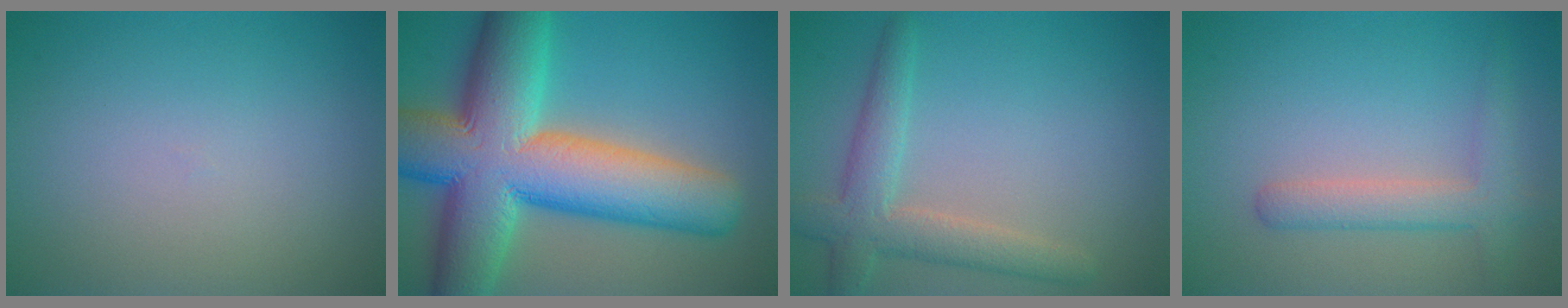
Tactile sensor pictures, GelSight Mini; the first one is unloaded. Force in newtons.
{"total": 15.9, "press": 15.9, "slide": 0.7}
{"total": 4.1, "press": 4.1, "slide": 0.2}
{"total": 3.0, "press": 3.0, "slide": 0.2}